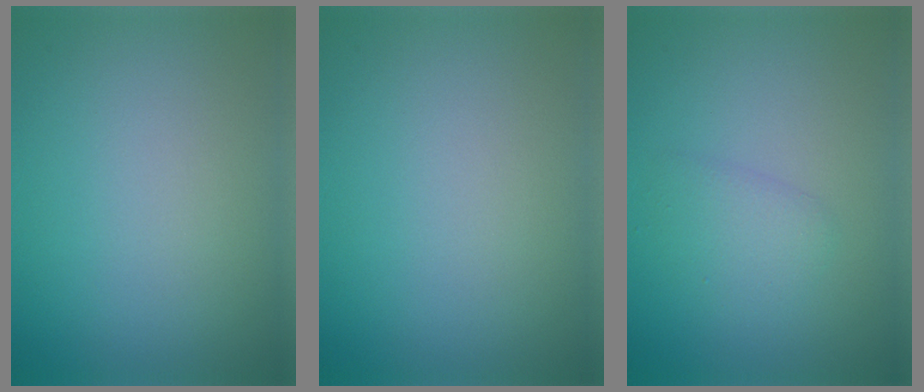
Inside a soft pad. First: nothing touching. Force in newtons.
{"total": 0.0}
{"total": 1.8, "press": 1.8, "slide": 0.1}